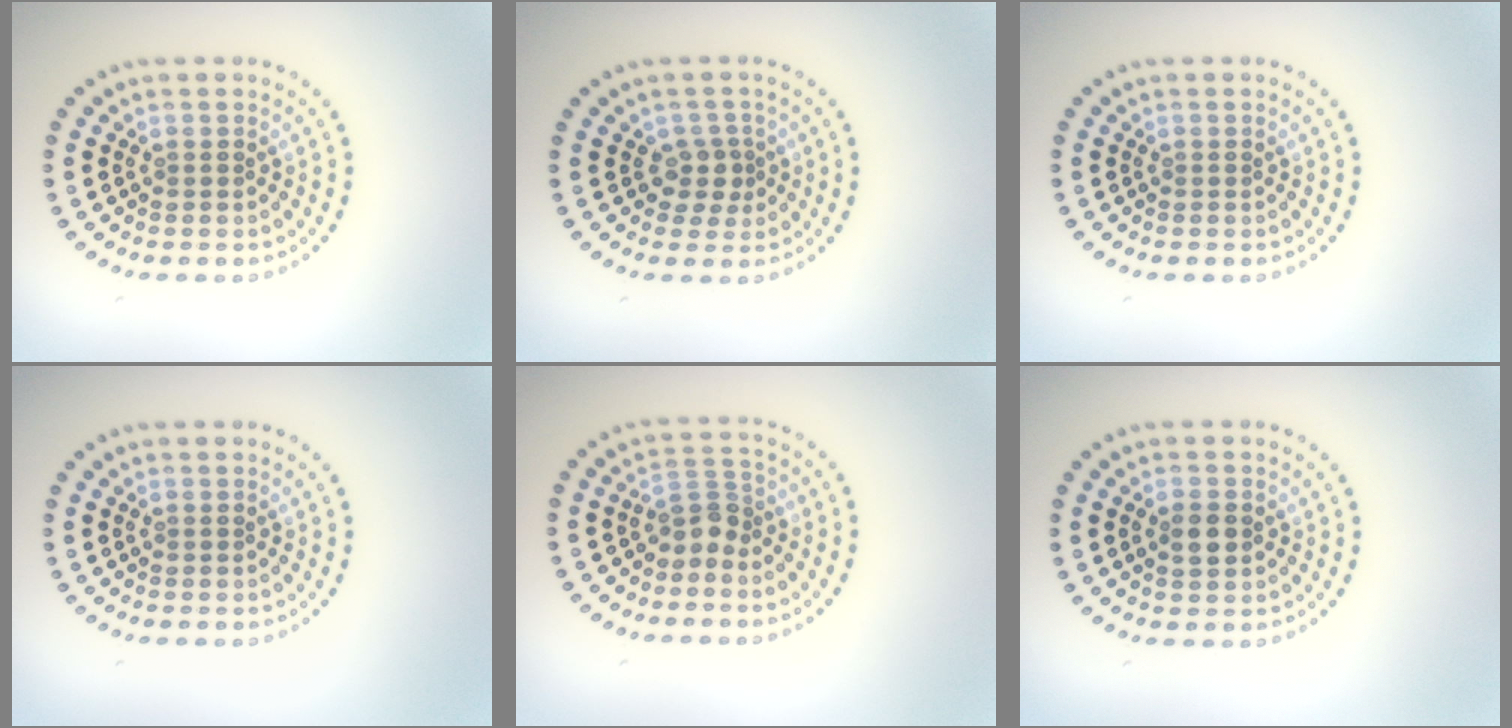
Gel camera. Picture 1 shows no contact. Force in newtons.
{"total": 2.0, "press": 1.6, "slide": 1.2}
{"total": 0.0}
{"total": 0.0}
{"total": 2.2, "press": 1.7, "slide": 1.5}
{"total": 1.9, "press": 1.9, "slide": 0.2}